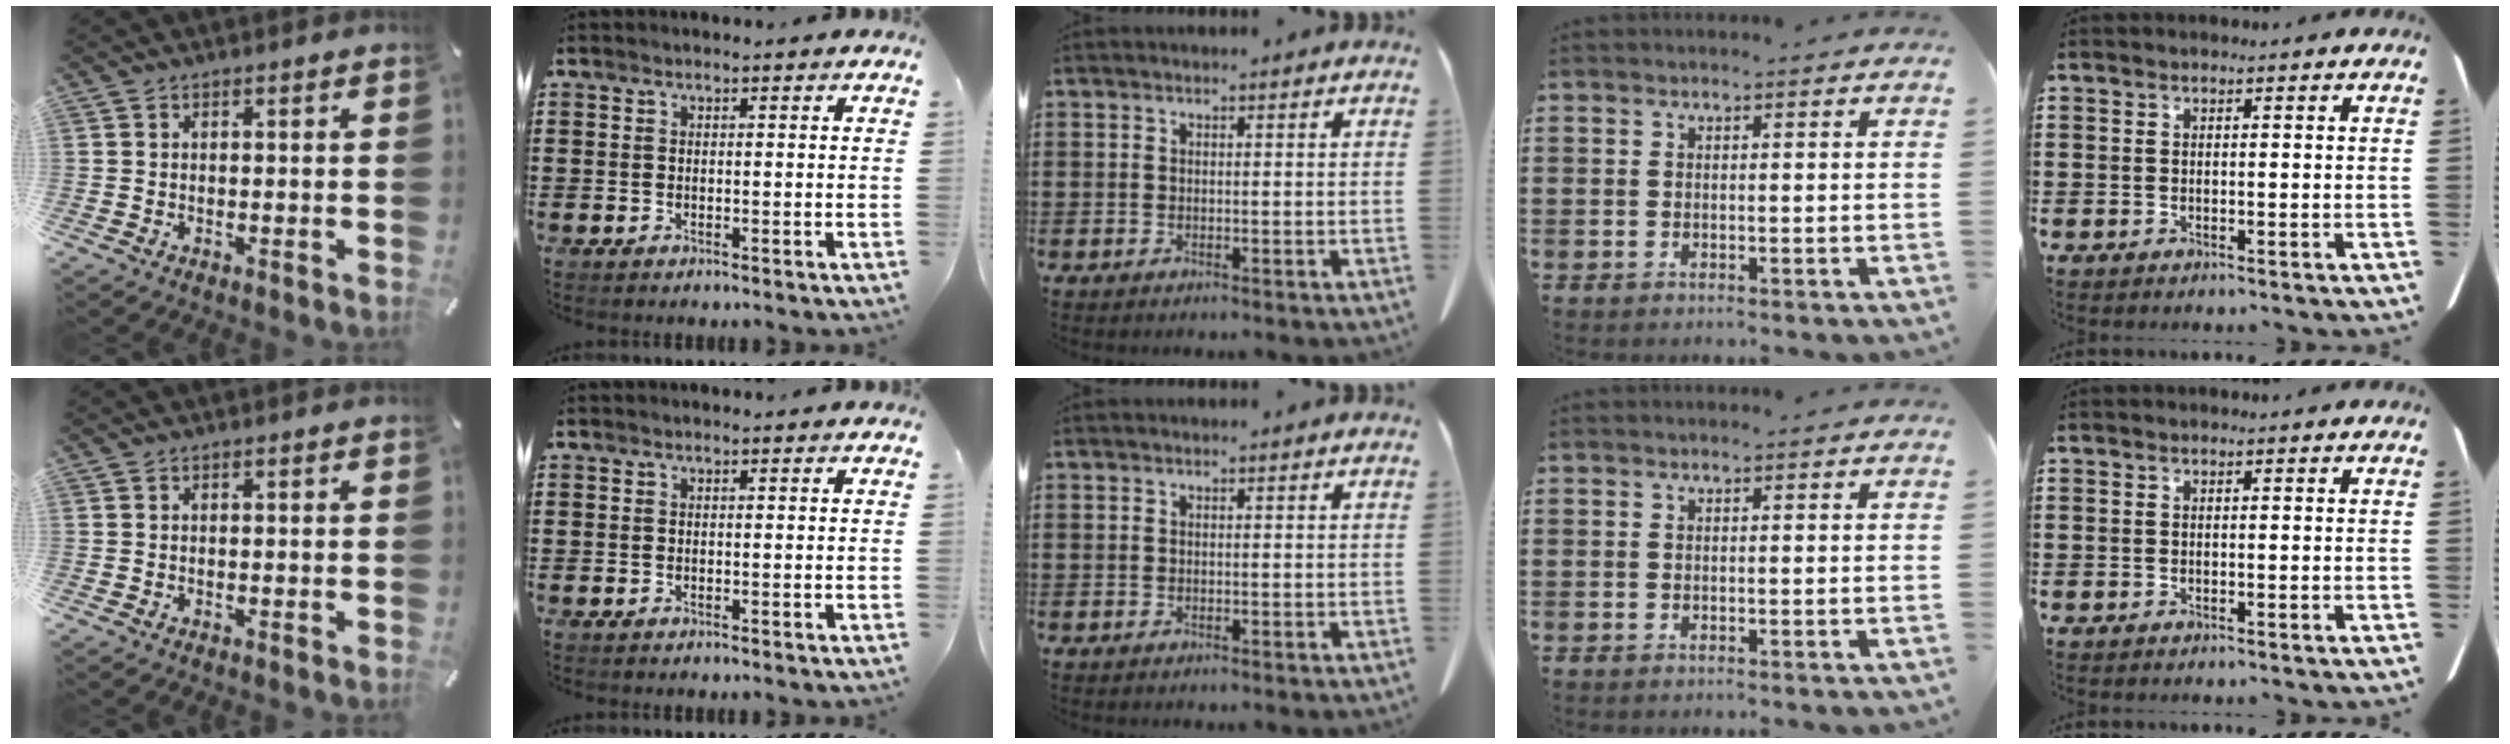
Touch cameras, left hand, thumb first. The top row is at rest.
{}